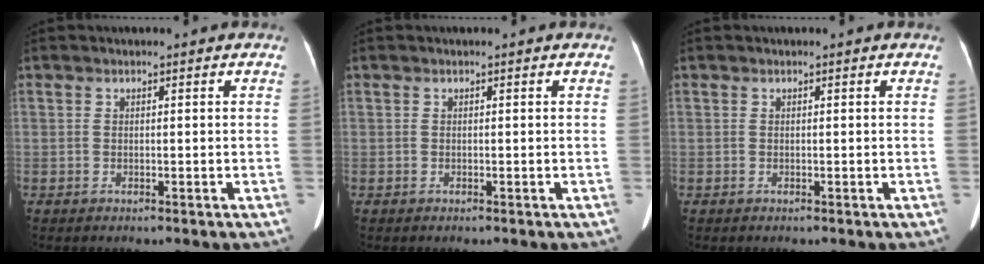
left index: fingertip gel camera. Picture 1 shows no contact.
{"total": 0.0}
{"total": 0.0}